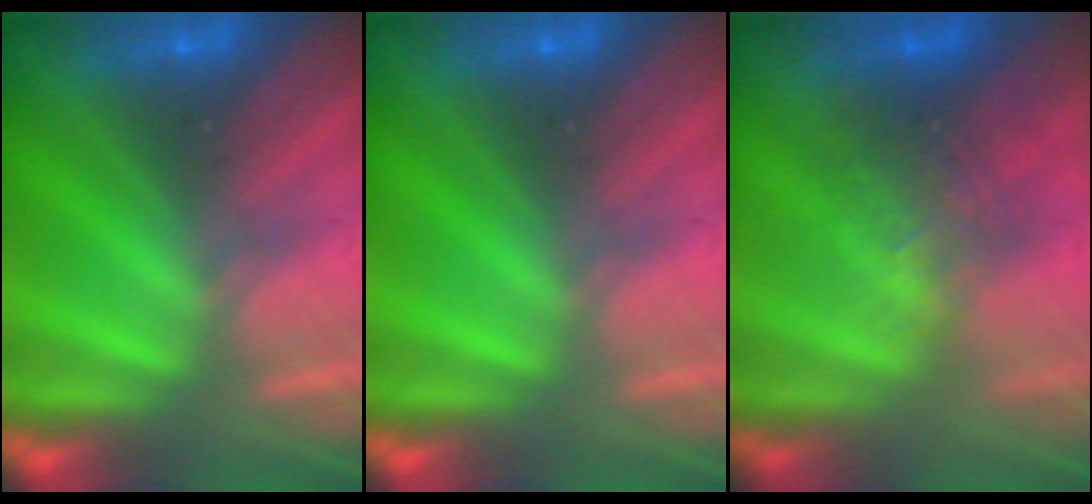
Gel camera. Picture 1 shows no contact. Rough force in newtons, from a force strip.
{"total": 0.0}
{"total": 2.8}